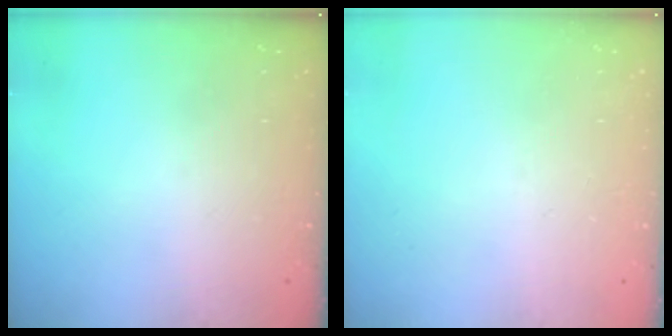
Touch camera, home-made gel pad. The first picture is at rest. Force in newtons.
{"total": 0.0}